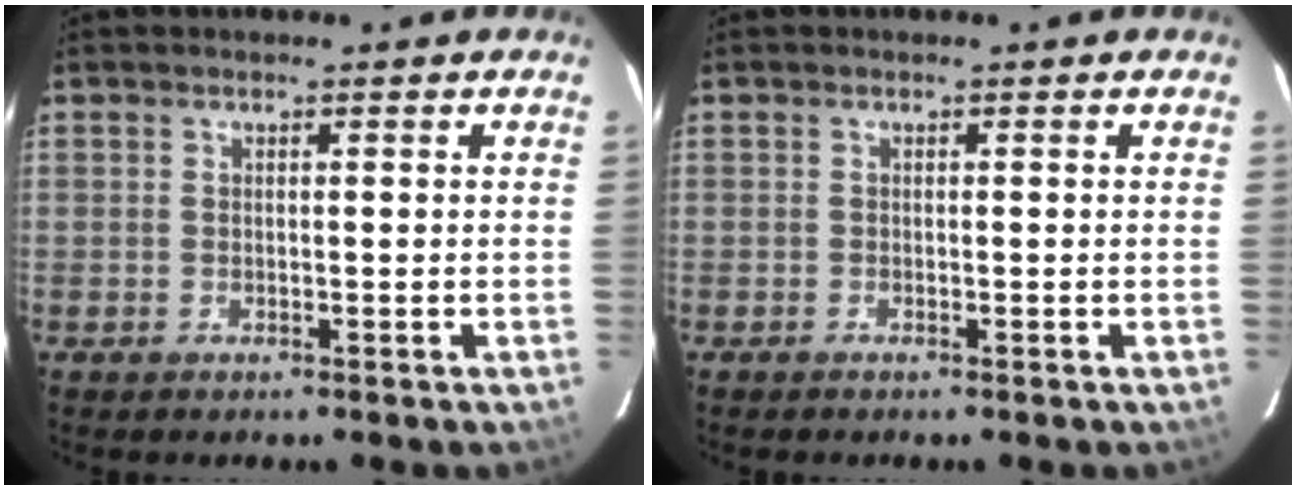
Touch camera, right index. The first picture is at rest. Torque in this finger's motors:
{"motor_torque": [0.07, 0.00, -0.02, 0.00]}